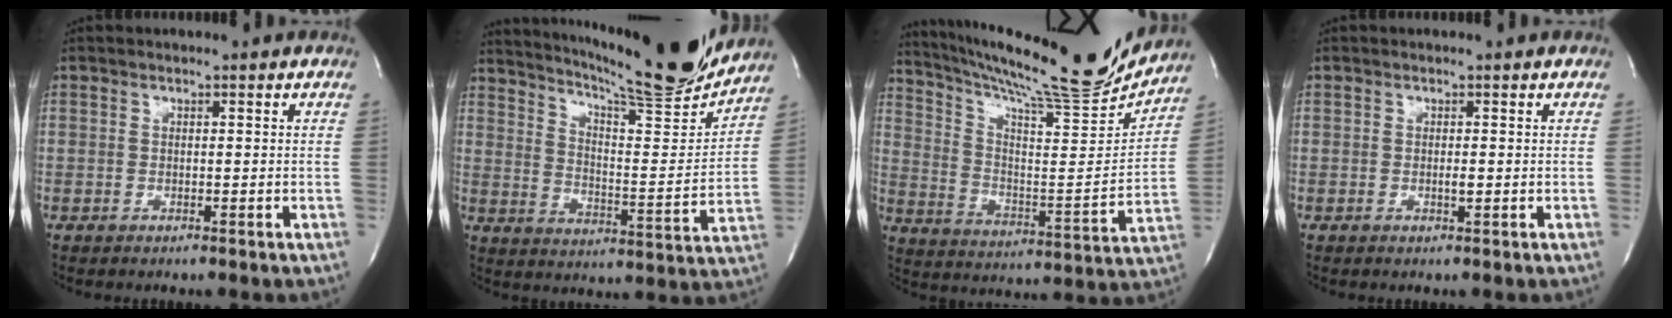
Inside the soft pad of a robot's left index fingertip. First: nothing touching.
{"total": 19.7, "force": [17.9, 0.9, 8.2], "torque": [-0.136, -0.056, 0.251]}
{"total": 22.2, "force": [20.4, 0.9, 8.8], "torque": [-0.155, -0.065, 0.299]}
{"total": 0.7, "force": [-0.2, 0.1, 0.7], "torque": [-0.017, -0.006, -0.004]}